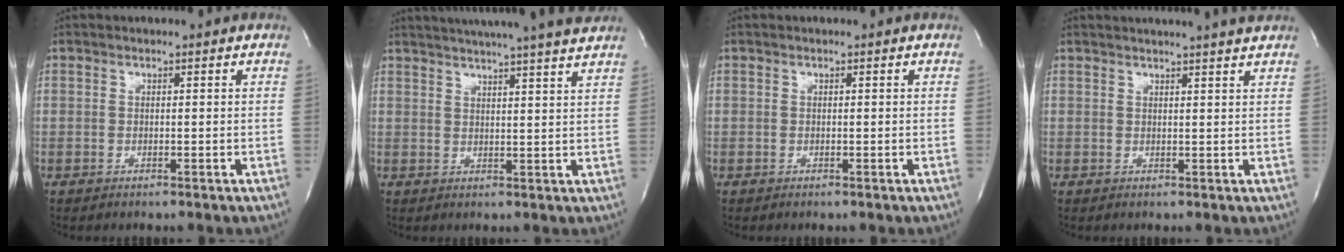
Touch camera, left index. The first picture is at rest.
{"total": 18.1, "force": [16.2, -0.6, 7.9], "torque": [-0.131, -0.003, 0.209]}
{"total": 0.0}
{"total": 7.4, "force": [6.8, -0.9, 2.8], "torque": [-0.037, 0.009, 0.069]}